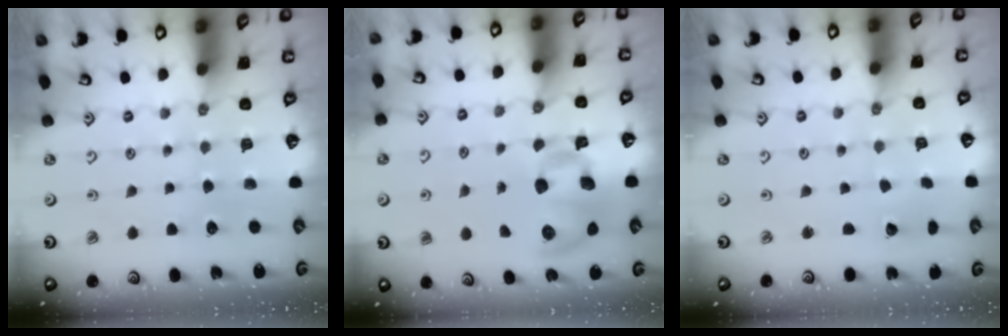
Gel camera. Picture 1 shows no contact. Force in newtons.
{"total": 11.6, "press": 11.4, "slide": 1.9}
{"total": 1.7, "press": 1.7, "slide": 0.1}